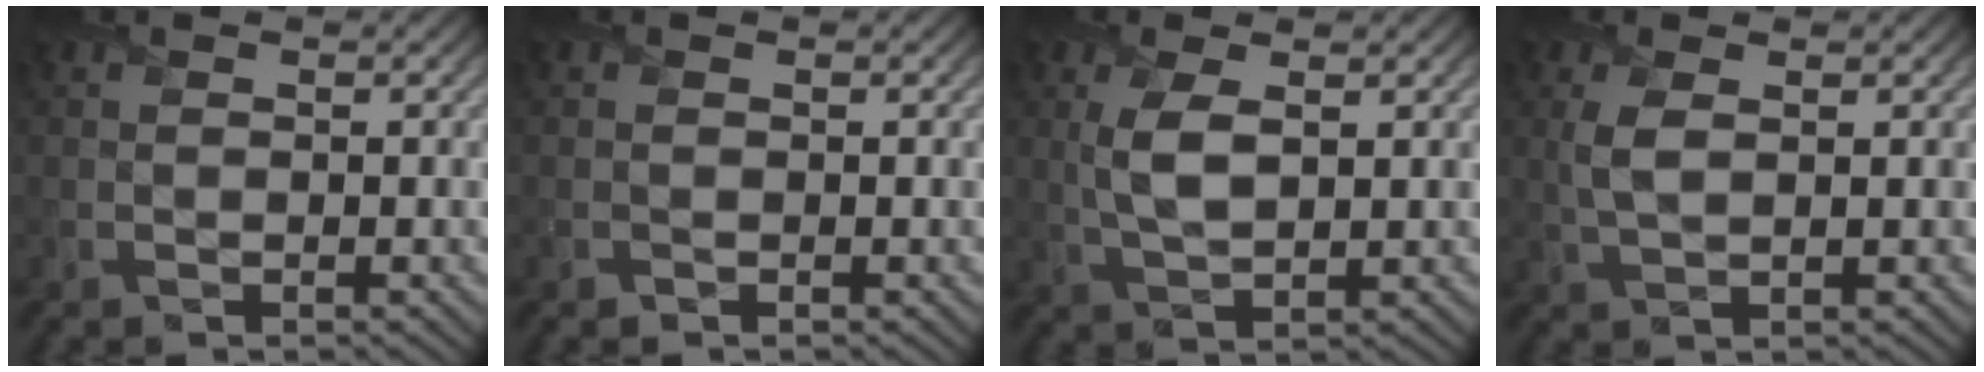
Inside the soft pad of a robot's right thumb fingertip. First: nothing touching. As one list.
[{"total": 0.0}, {"total": 4.2, "force": [1.0, 1.6, 3.7], "torque": [-0.088, -0.001, 0.025]}, {"total": 2.7, "force": [0.8, 1.1, 2.3], "torque": [-0.062, 0.000, 0.019]}]